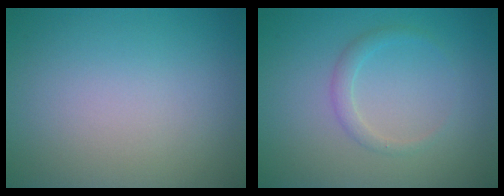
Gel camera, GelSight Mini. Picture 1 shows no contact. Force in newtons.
{"total": 1.4, "press": 1.4, "slide": 0.2}